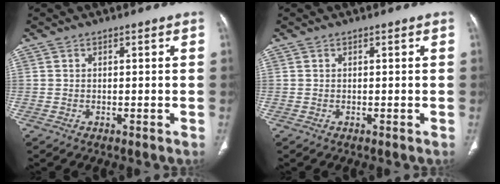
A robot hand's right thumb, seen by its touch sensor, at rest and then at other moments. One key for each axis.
{"total": 0.0}